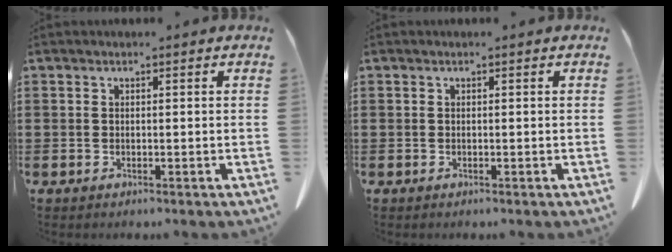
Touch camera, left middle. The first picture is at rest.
{"total": 0.0}